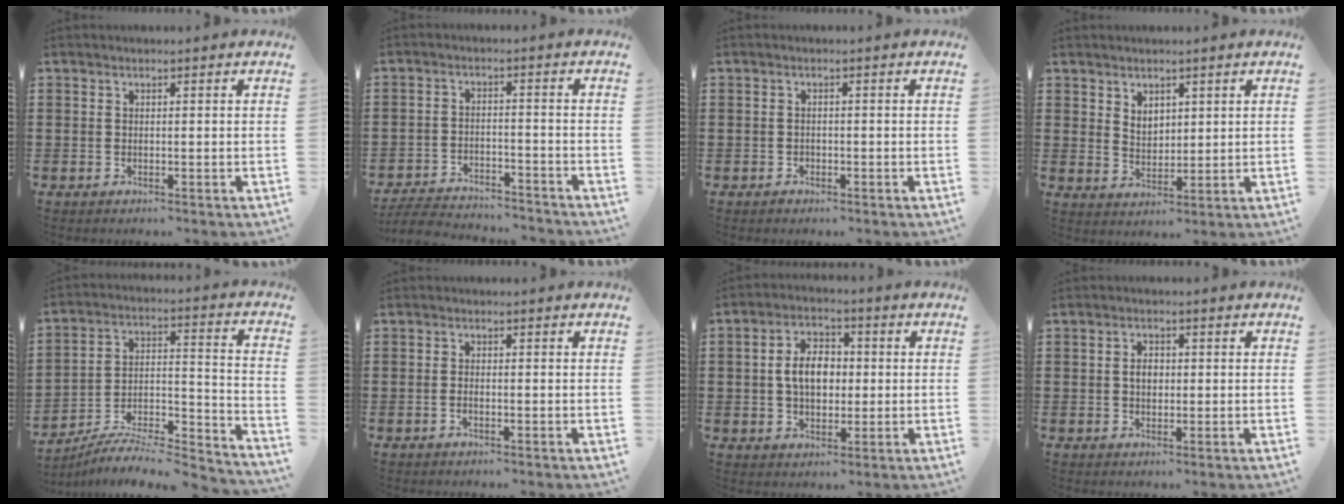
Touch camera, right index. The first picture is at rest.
{"total": 5.1, "force": [-5.0, 0.5, 0.7], "torque": [-0.025, 0.002, -0.105]}
{"total": 0.8, "force": [-0.5, 0.6, 0.1], "torque": [-0.004, 0.001, -0.012]}
{"total": 3.1, "force": [2.3, 2.0, 0.8], "torque": [-0.014, 0.003, 0.042]}
{"total": 6.8, "force": [-6.2, 1.1, 2.5], "torque": [-0.035, 0.000, -0.123]}
{"total": 0.9, "force": [-0.5, 0.2, 0.7], "torque": [-0.015, -0.006, -0.007]}
{"total": 6.5, "force": [0.0, 4.3, 4.8], "torque": [-0.099, 0.011, -0.008]}
{"total": 2.4, "force": [0.1, 1.6, 1.8], "torque": [-0.028, 0.004, -0.002]}